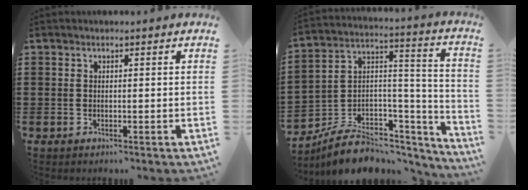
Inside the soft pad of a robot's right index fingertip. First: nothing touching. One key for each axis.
{"total": 7.8, "fx": -5.5, "fy": 4.8, "fz": 2.7, "tx": -0.054, "ty": 0.014, "tz": -0.097}